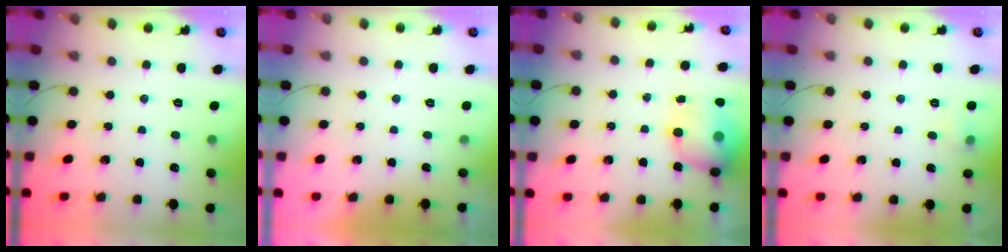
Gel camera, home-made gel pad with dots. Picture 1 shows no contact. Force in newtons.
{"total": 0.0}
{"total": 13.1, "press": 12.7, "slide": 3.2}
{"total": 4.5, "press": 4.4, "slide": 0.6}